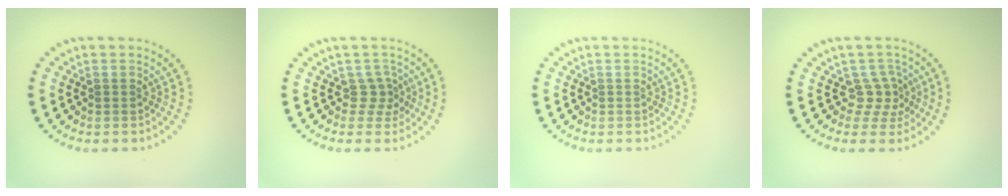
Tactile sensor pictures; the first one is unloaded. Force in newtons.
{"total": 1.8, "press": 1.2, "slide": 1.4}
{"total": 0.0}
{"total": 2.4, "press": 1.6, "slide": 1.8}